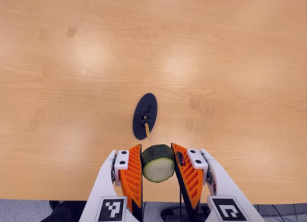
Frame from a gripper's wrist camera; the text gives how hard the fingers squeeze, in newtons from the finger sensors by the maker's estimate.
{"total": 10.6, "left": 9.7, "right": 11.4}